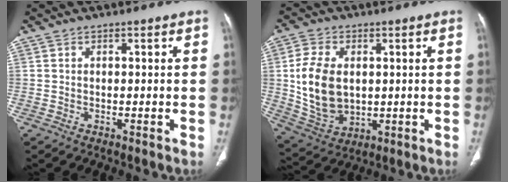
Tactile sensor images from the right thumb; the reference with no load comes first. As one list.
[{"total": 13.0, "force": [1.2, 8.7, 9.6], "torque": [-0.178, -0.011, 0.037]}]